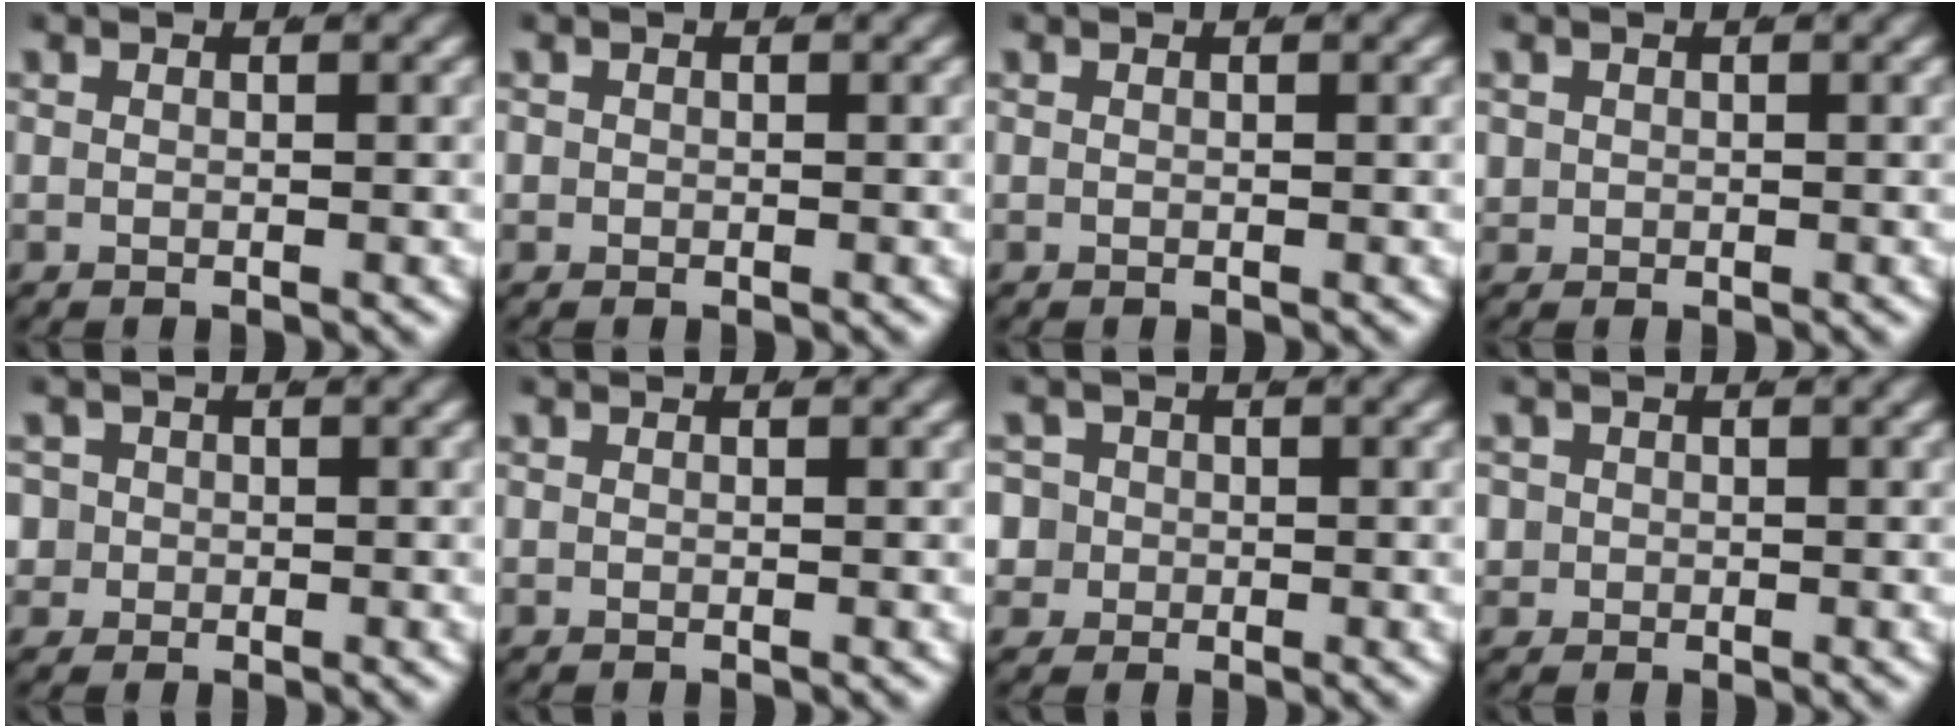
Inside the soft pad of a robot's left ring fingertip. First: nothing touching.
{"total": 0.7, "force": [0.0, 0.6, 0.1], "torque": [-0.003, -0.004, 0.000]}
{"total": 0.0}
{"total": 1.5, "force": [0.0, 1.4, 0.4], "torque": [-0.019, -0.012, 0.007]}
{"total": 3.6, "force": [-0.3, 3.5, 1.0], "torque": [-0.033, -0.018, -0.001]}
{"total": 0.0}
{"total": 4.8, "force": [-0.5, 4.6, 1.5], "torque": [-0.043, -0.022, -0.005]}
{"total": 2.4, "force": [-0.2, 2.3, 0.5], "torque": [-0.022, -0.014, 0.001]}